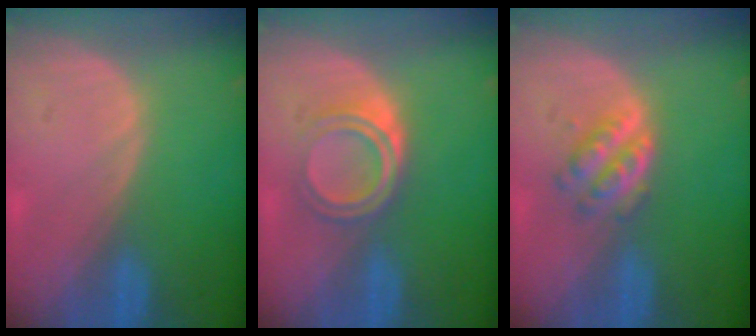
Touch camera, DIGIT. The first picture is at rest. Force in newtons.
{"total": 5.3, "press": 4.5, "slide": 2.8}
{"total": 4.4, "press": 4.1, "slide": 1.5}